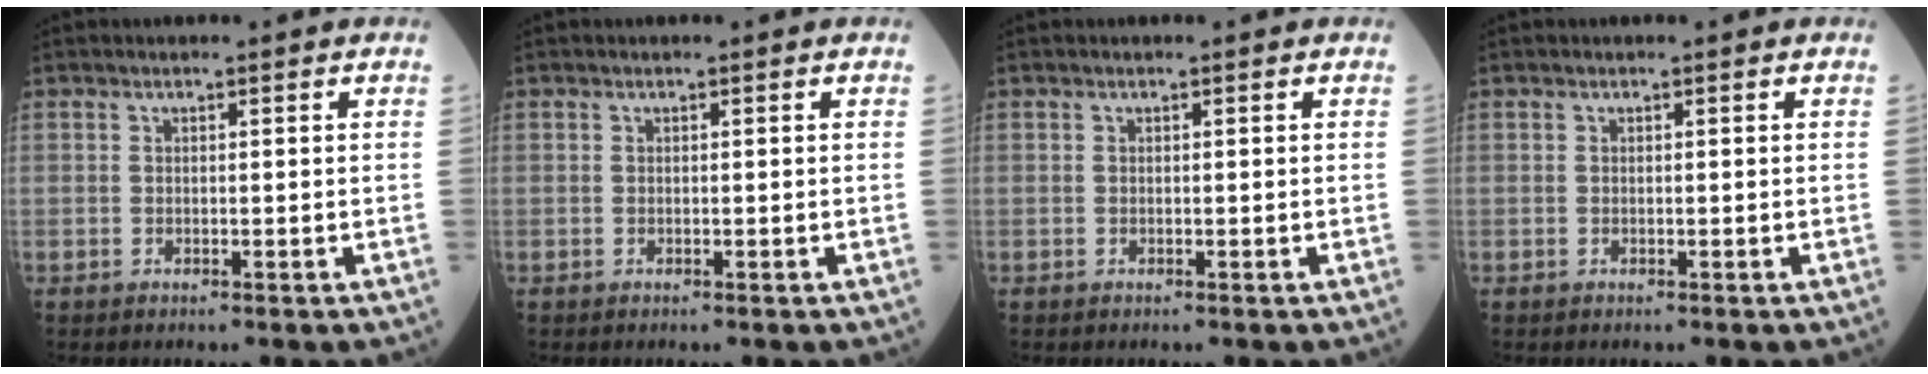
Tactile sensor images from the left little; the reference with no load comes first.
{"total": 0.0}
{"total": 0.0}
{"total": 0.0}